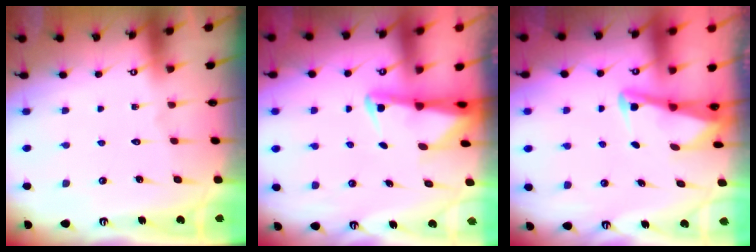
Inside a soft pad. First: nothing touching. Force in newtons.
{"total": 2.6, "press": 2.5, "slide": 0.4}
{"total": 2.9, "press": 2.9, "slide": 0.4}